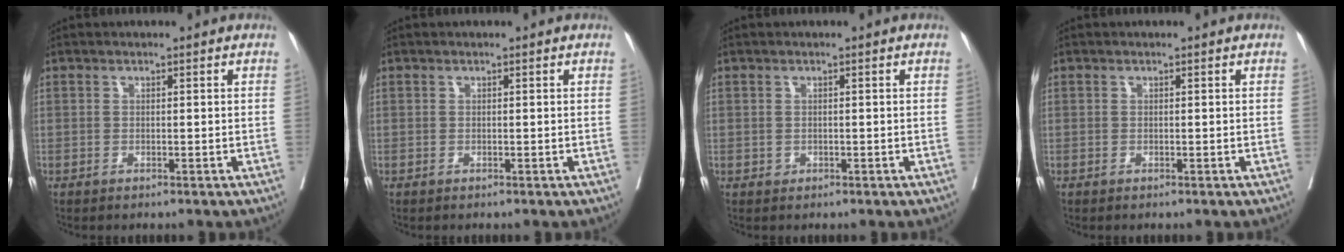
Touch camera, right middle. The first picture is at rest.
{"total": 0.0}
{"total": 0.6, "force": [-0.2, 0.5, 0.2], "torque": [-0.001, 0.002, -0.001]}
{"total": 0.0}